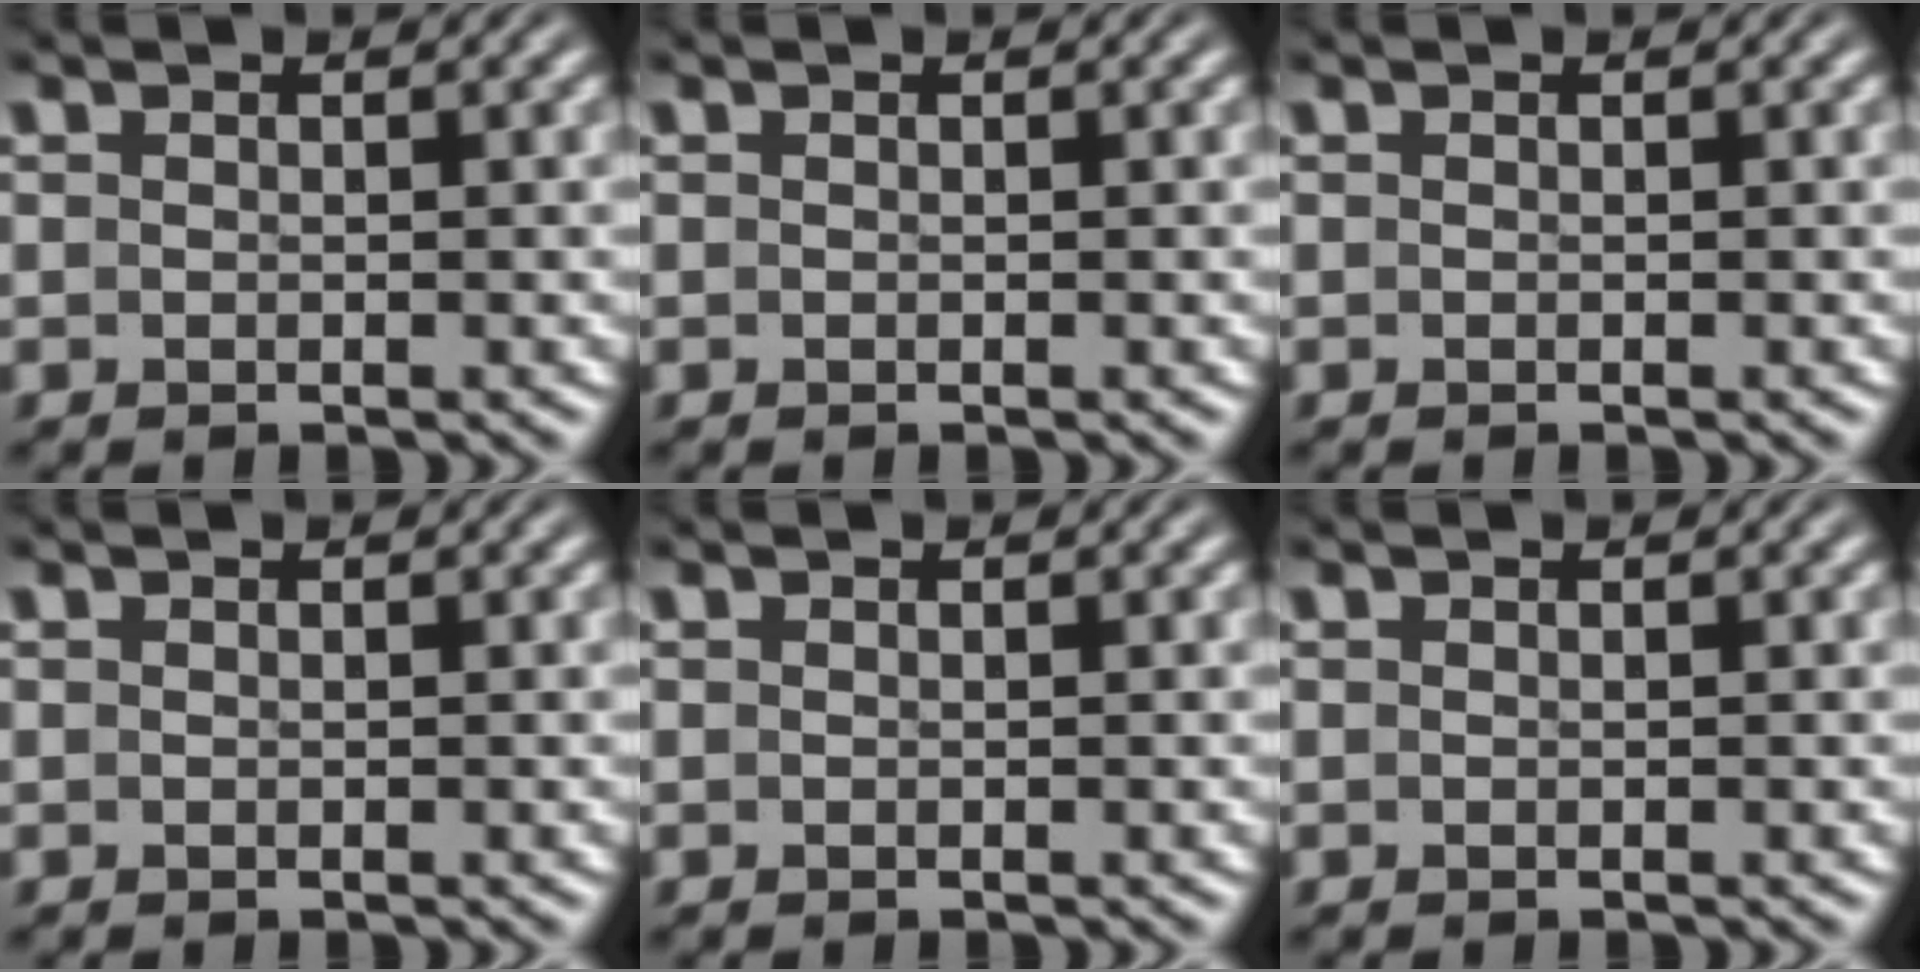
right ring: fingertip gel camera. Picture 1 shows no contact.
{"total": 0.0}
{"total": 0.0}
{"total": 0.0}
{"total": 0.0}
{"total": 0.0}